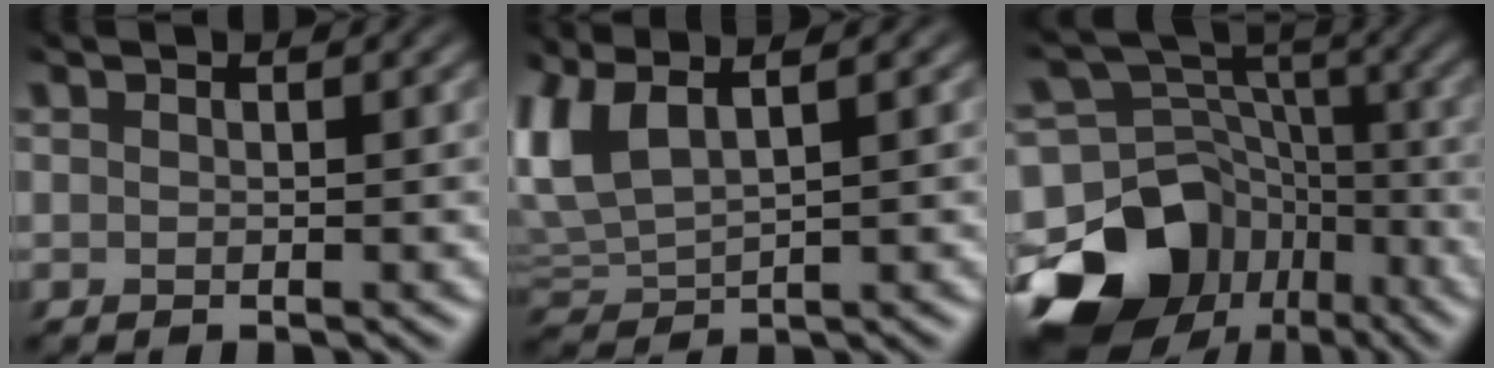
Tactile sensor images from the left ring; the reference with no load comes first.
{"total": 4.5, "force": [1.4, 2.1, 3.7], "torque": [-0.108, 0.010, 0.036]}
{"total": 12.7, "force": [-8.3, 8.9, 3.6], "torque": [-0.077, 0.006, -0.139]}